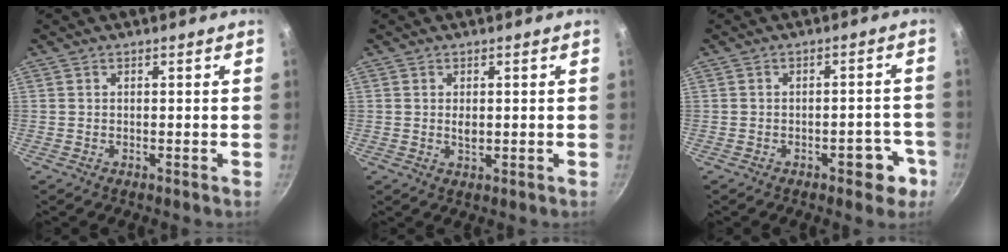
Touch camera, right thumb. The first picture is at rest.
{"total": 1.9, "force": [0.2, 1.1, 1.6], "torque": [-0.025, -0.003, 0.004]}
{"total": 5.8, "force": [-2.9, 3.0, 4.1], "torque": [-0.020, 0.028, -0.031]}